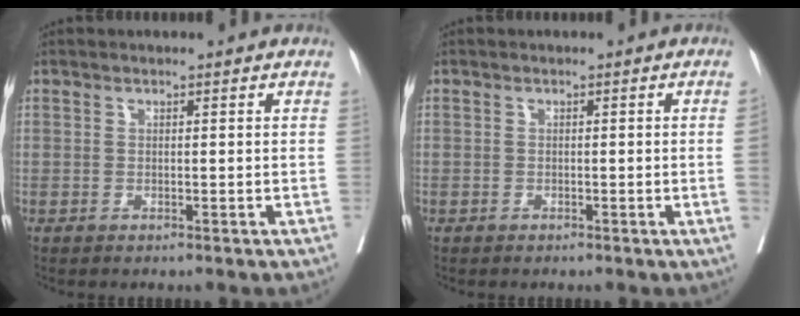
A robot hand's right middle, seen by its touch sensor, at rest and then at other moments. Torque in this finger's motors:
{"motor_torque": [0.15, -0.13, -0.65, -0.21]}